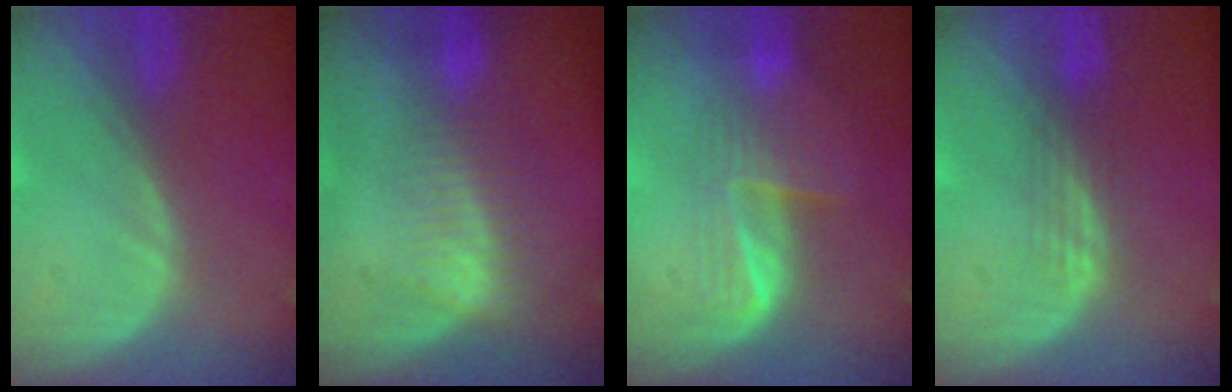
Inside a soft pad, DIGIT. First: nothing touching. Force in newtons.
{"total": 7.1, "press": 6.3, "slide": 3.4}
{"total": 6.2, "press": 5.9, "slide": 1.9}
{"total": 3.0, "press": 2.5, "slide": 1.6}